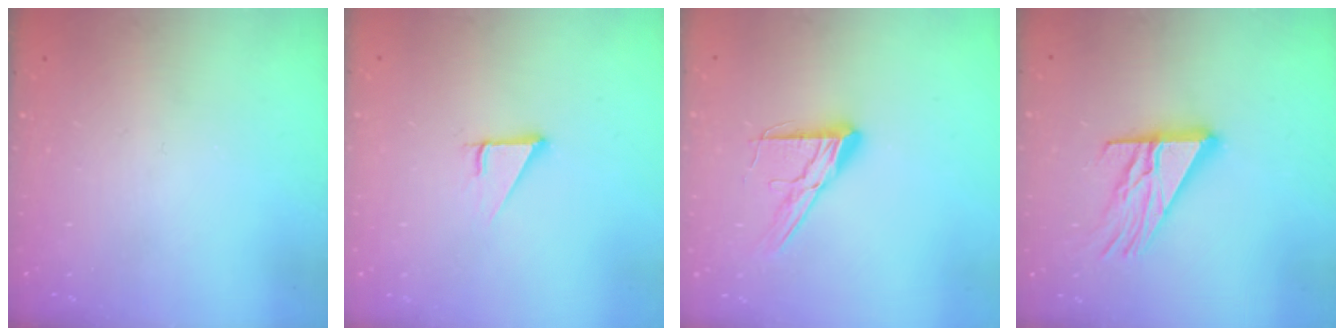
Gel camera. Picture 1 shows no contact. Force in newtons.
{"total": 2.7, "press": 2.7, "slide": 0.0}
{"total": 12.3, "press": 12.3, "slide": 1.0}
{"total": 14.6, "press": 14.5, "slide": 1.4}